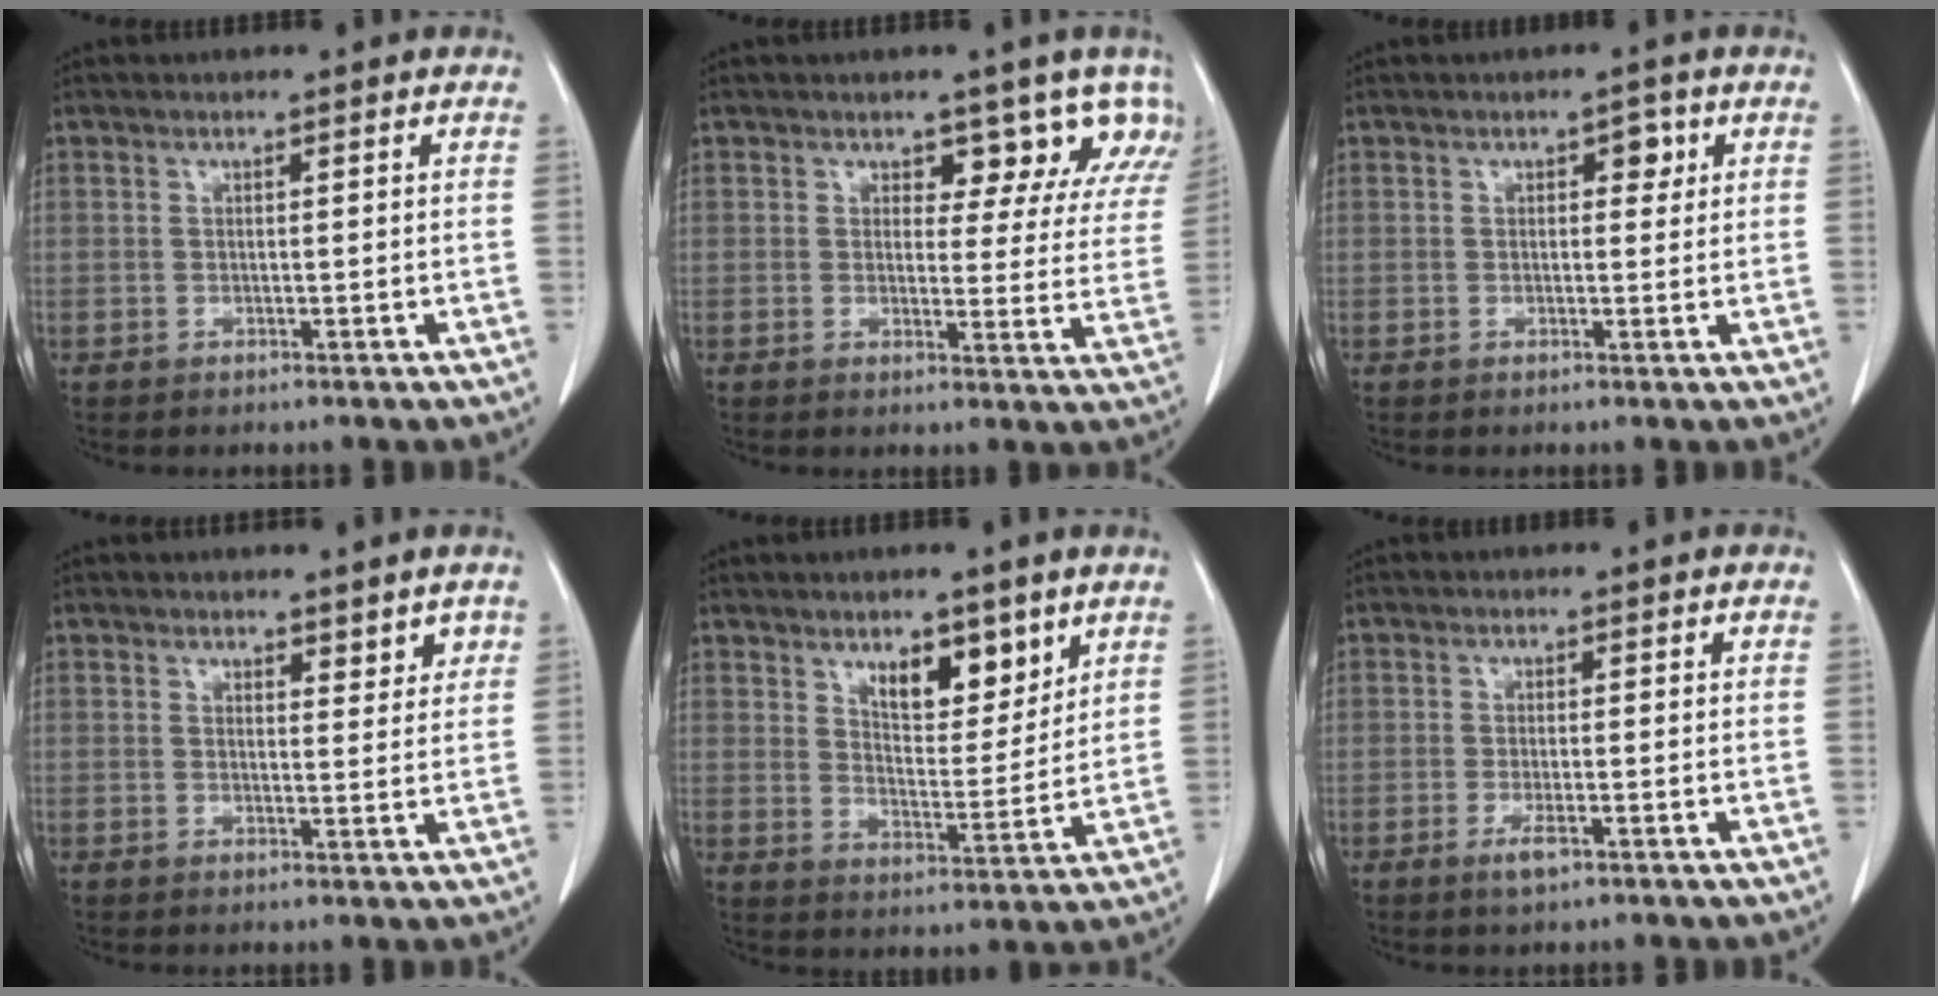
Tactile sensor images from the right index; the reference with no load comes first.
{"total": 8.2, "force": [6.4, 4.4, 2.7], "torque": [0.002, -0.009, 0.051]}
{"total": 2.2, "force": [0.8, 1.3, 1.6], "torque": [-0.016, 0.007, 0.009]}
{"total": 3.0, "force": [2.4, 1.2, 1.2], "torque": [-0.006, -0.006, 0.032]}
{"total": 7.6, "force": [4.6, 2.8, 5.4], "torque": [-0.082, -0.007, 0.077]}
{"total": 2.4, "force": [-1.3, 0.5, 2.0], "torque": [-0.037, -0.003, -0.022]}